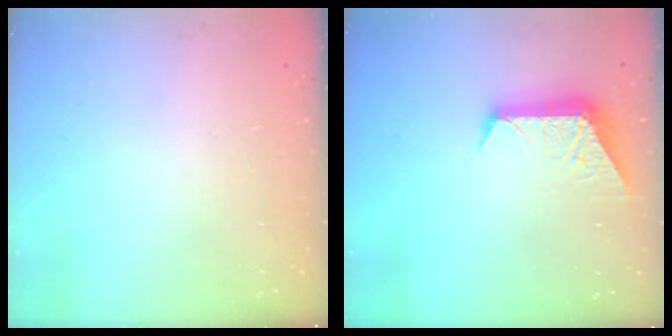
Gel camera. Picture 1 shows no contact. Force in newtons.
{"total": 10.7, "press": 10.7, "slide": 0.6}